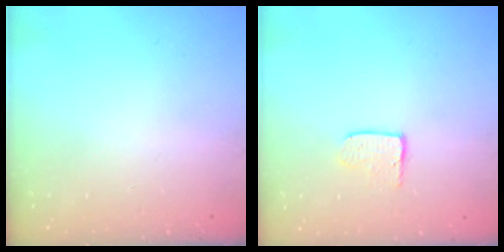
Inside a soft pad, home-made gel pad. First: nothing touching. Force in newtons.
{"total": 3.9, "press": 3.9, "slide": 0.4}